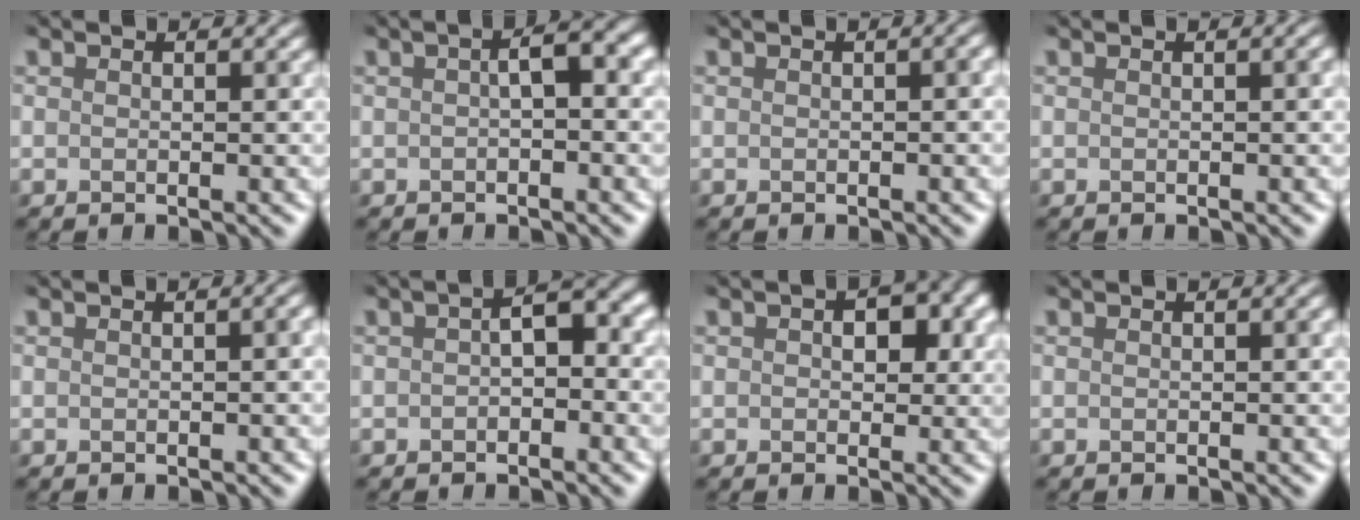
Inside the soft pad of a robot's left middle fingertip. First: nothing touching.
{"total": 2.2, "force": [-0.3, 0.5, 2.1], "torque": [-0.037, 0.011, -0.009]}
{"total": 2.1, "force": [-0.5, 1.1, 1.7], "torque": [-0.008, 0.012, -0.010]}
{"total": 1.1, "force": [-0.3, 0.5, 1.0], "torque": [-0.004, 0.007, -0.008]}
{"total": 2.2, "force": [-0.5, 1.1, 1.8], "torque": [-0.007, 0.012, -0.012]}
{"total": 2.5, "force": [-0.8, 1.2, 2.0], "torque": [-0.027, 0.013, -0.021]}
{"total": 3.0, "force": [0.6, 2.1, 2.1], "torque": [-0.006, 0.007, 0.001]}
{"total": 0.7, "force": [-0.1, 0.3, 0.6], "torque": [-0.006, 0.004, -0.004]}